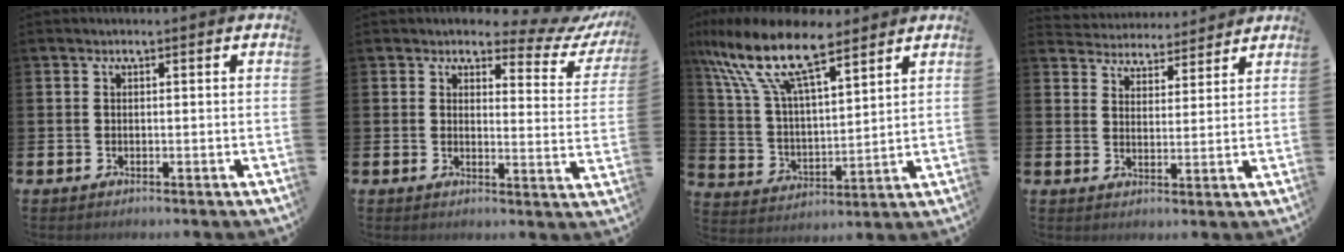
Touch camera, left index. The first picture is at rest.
{"total": 4.1, "force": [3.5, 1.8, 1.2], "torque": [-0.019, -0.033, 0.051]}
{"total": 13.1, "force": [10.1, 4.2, 7.3], "torque": [-0.184, -0.038, 0.178]}
{"total": 4.4, "force": [4.2, 1.0, -0.6], "torque": [-0.007, -0.033, 0.073]}